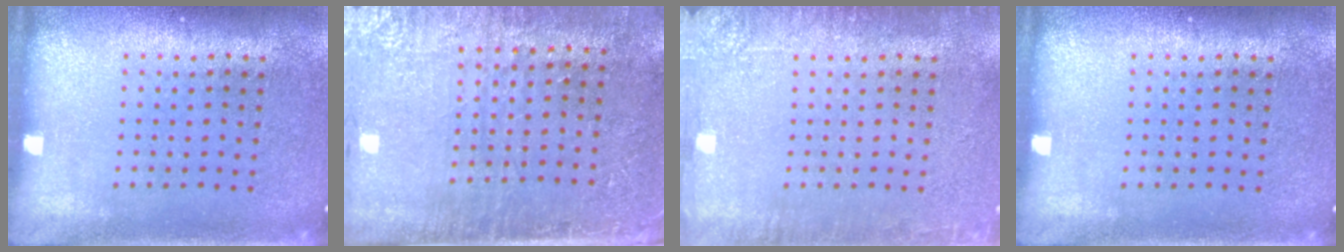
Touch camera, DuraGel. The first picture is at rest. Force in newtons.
{"total": 3.0, "press": 2.6, "slide": 1.4}
{"total": 2.9, "press": 2.9, "slide": 0.4}
{"total": 0.0}